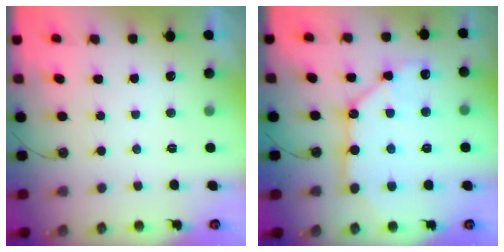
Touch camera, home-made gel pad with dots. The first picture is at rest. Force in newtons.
{"total": 11.7, "press": 11.6, "slide": 1.5}